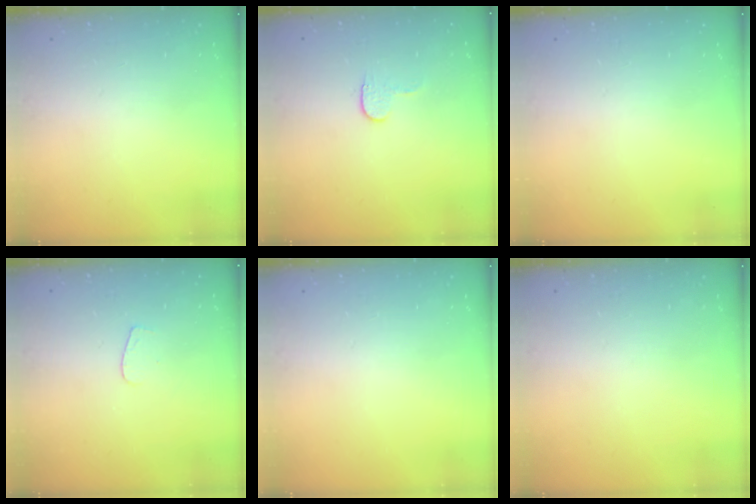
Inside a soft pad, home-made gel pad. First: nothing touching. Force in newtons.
{"total": 3.5, "press": 3.5, "slide": 0.4}
{"total": 0.0}
{"total": 3.5, "press": 3.5, "slide": 0.3}
{"total": 0.0}
{"total": 0.0}